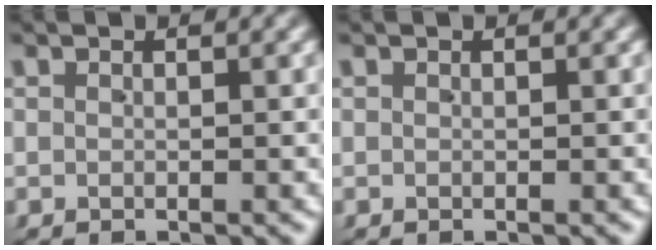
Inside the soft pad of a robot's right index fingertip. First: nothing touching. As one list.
[{"total": 0.0}]